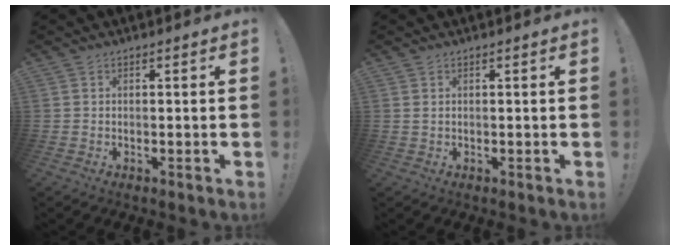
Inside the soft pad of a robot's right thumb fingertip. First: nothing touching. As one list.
[{"total": 0.7, "force": [0.4, 0.3, 0.5], "torque": [-0.008, 0.000, 0.006]}]